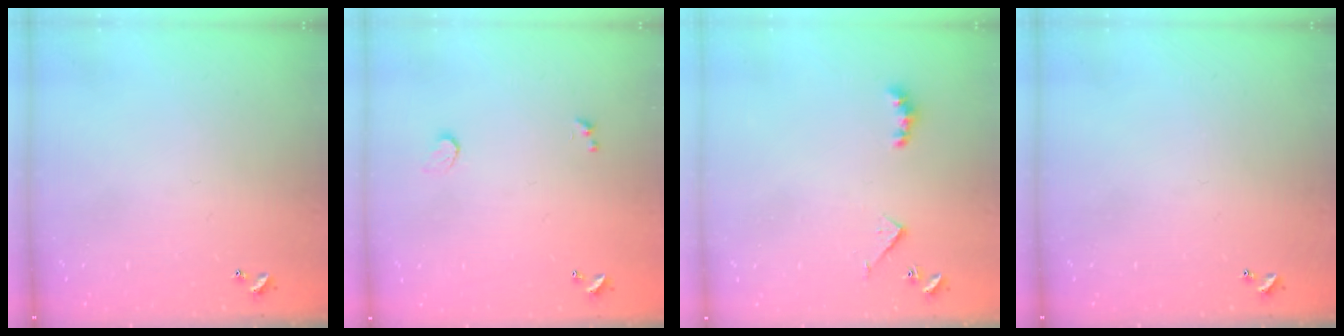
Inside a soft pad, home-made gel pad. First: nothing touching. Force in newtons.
{"total": 0.6, "press": 0.3, "slide": 0.5}
{"total": 4.5, "press": 4.5, "slide": 0.8}
{"total": 0.0}